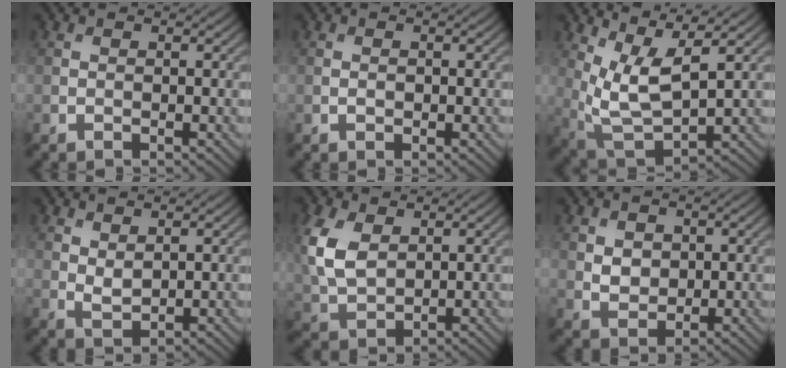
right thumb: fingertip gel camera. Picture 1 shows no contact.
{"total": 0.6, "force": [-0.1, 0.4, 0.5], "torque": [-0.005, -0.003, -0.001]}
{"total": 8.3, "force": [3.7, 3.2, 6.8], "torque": [-0.158, -0.006, 0.080]}
{"total": 2.0, "force": [1.1, 0.9, 1.3], "torque": [-0.032, -0.006, 0.027]}
{"total": 7.7, "force": [2.2, 4.9, 5.5], "torque": [-0.161, 0.007, 0.047]}
{"total": 2.9, "force": [0.8, 2.3, 1.5], "torque": [-0.039, -0.003, 0.013]}